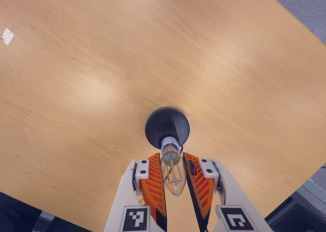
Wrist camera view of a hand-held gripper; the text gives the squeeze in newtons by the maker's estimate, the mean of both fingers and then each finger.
{"total": 11.8, "left": 11.2, "right": 12.4}